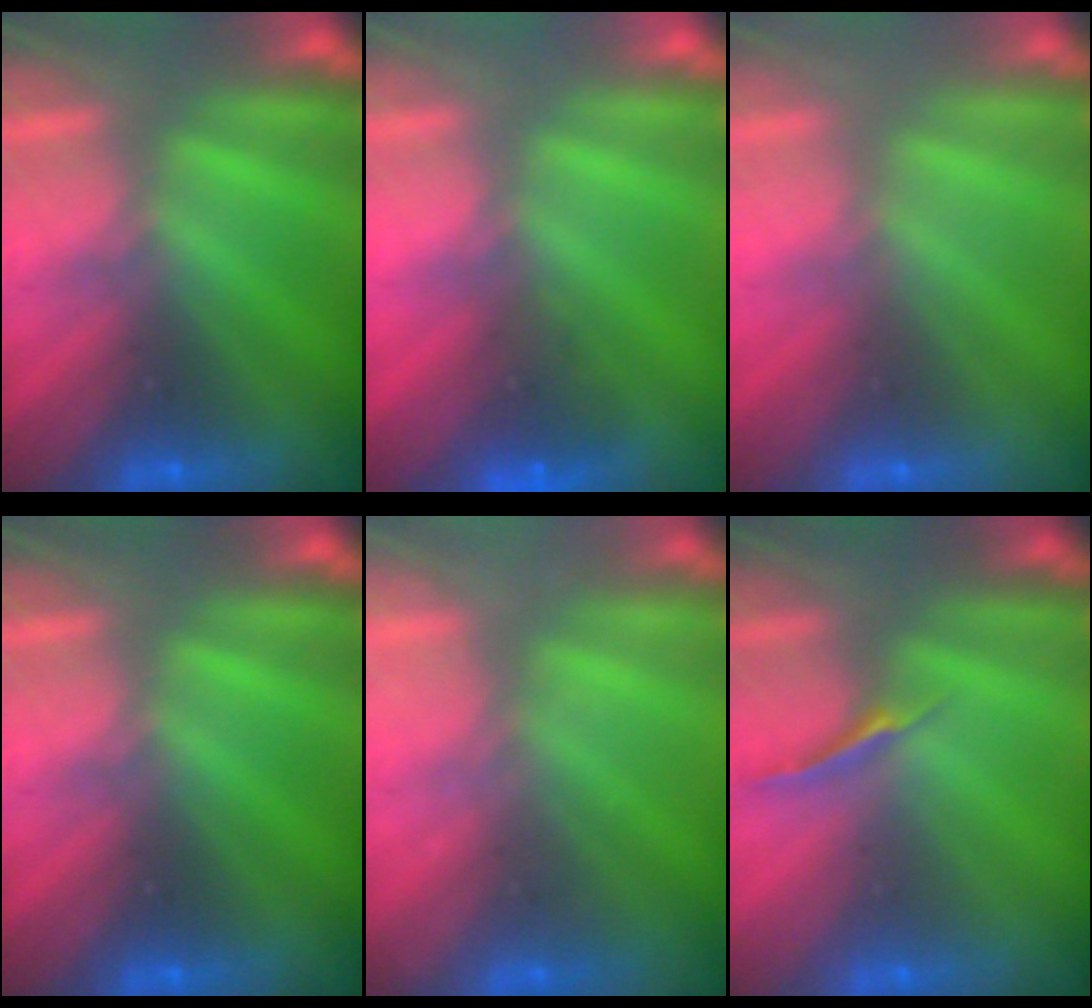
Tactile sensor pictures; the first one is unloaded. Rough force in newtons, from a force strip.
{"total": 4.7}
{"total": 3.2}
{"total": 0.0}
{"total": 2.1}
{"total": 1.3}